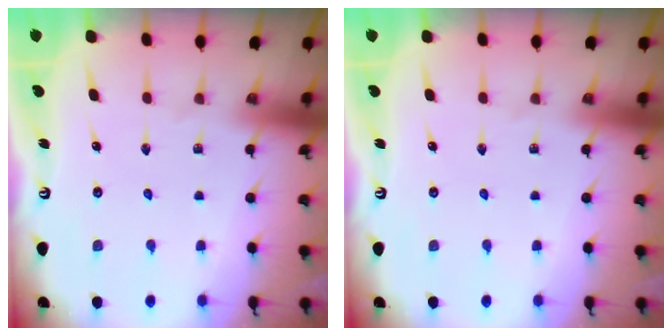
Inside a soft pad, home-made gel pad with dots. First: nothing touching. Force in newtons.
{"total": 0.0}